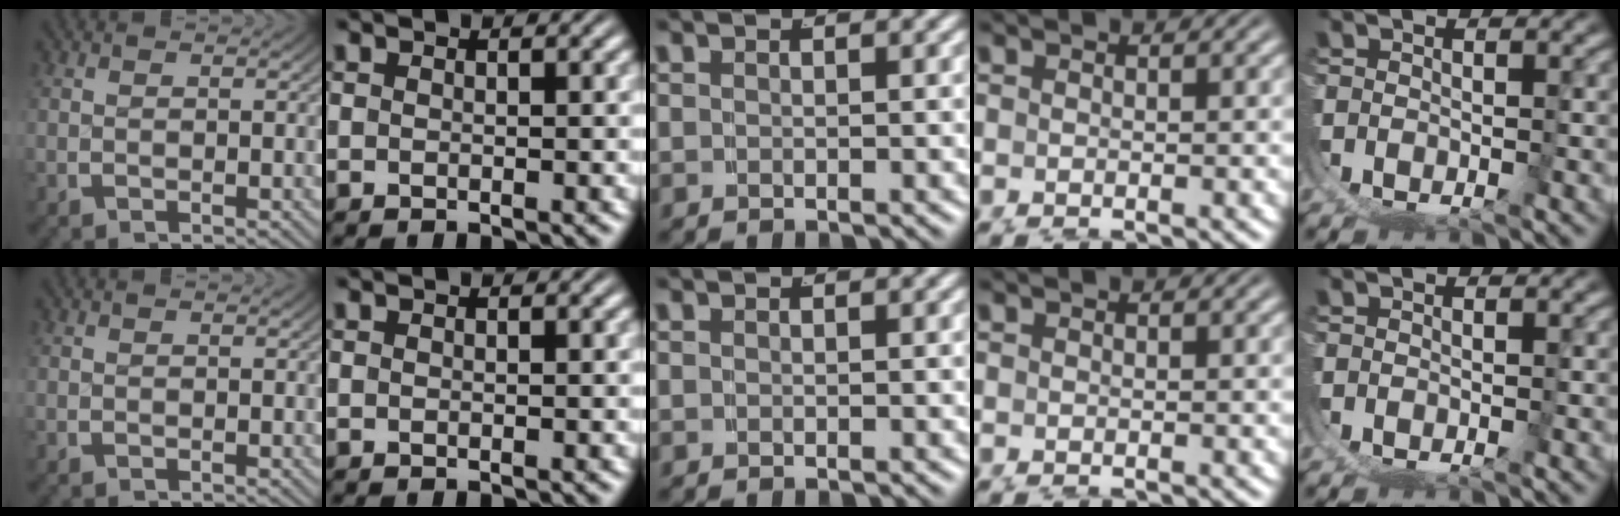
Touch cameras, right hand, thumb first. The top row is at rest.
{}